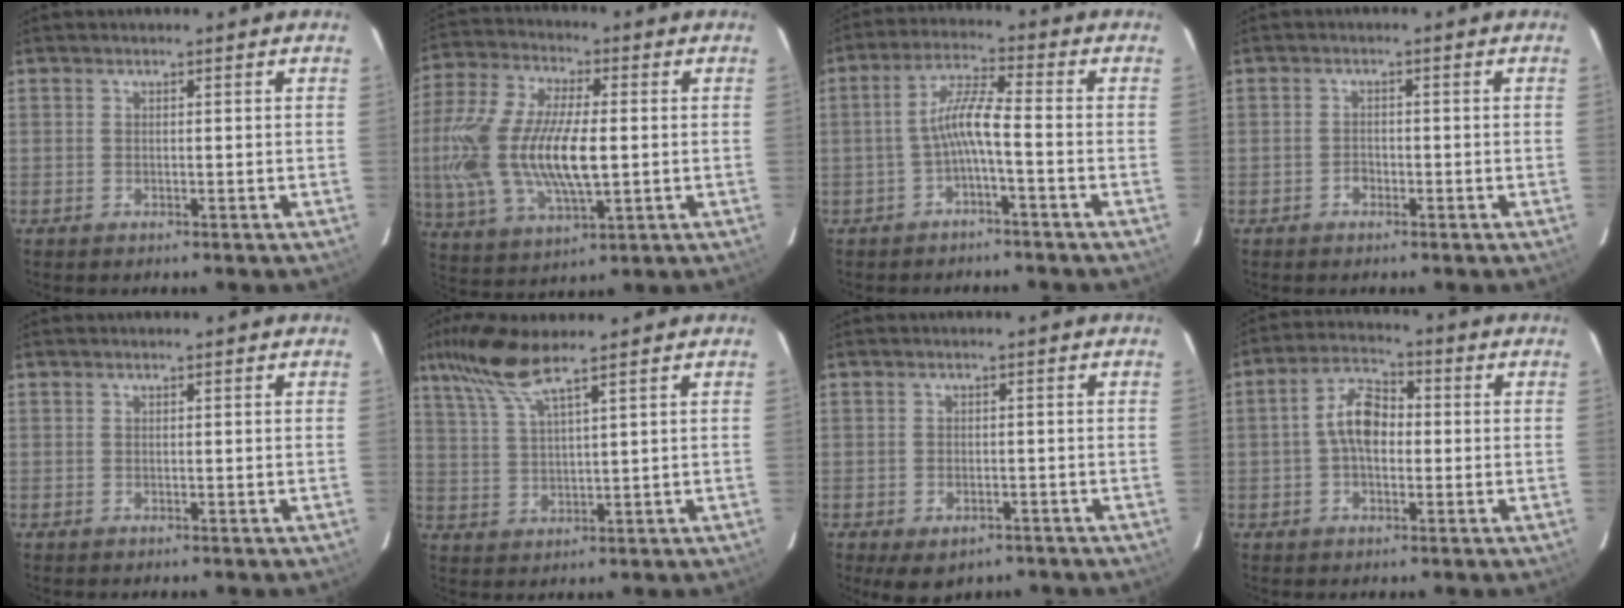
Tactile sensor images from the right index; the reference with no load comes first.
{"total": 20.9, "force": [-0.8, 9.0, 18.8], "torque": [-0.394, -0.005, -0.014]}
{"total": 5.7, "force": [-2.1, 0.1, 5.3], "torque": [-0.119, 0.015, -0.039]}
{"total": 1.7, "force": [-1.0, 1.3, 0.5], "torque": [-0.010, 0.004, -0.016]}
{"total": 0.0}
{"total": 8.2, "force": [5.9, 0.3, 5.6], "torque": [-0.119, 0.016, 0.123]}
{"total": 5.8, "force": [-3.7, 3.4, 3.0], "torque": [-0.058, -0.013, -0.042]}
{"total": 7.5, "force": [-0.3, 4.4, 6.0], "torque": [-0.116, 0.023, -0.007]}